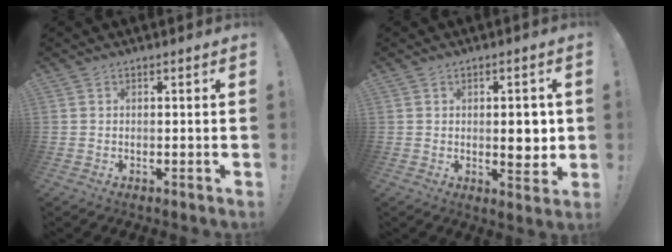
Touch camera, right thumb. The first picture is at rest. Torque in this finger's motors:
{"motor_torque": [0.60, 1.65, 0.75, -0.60, 0.27]}